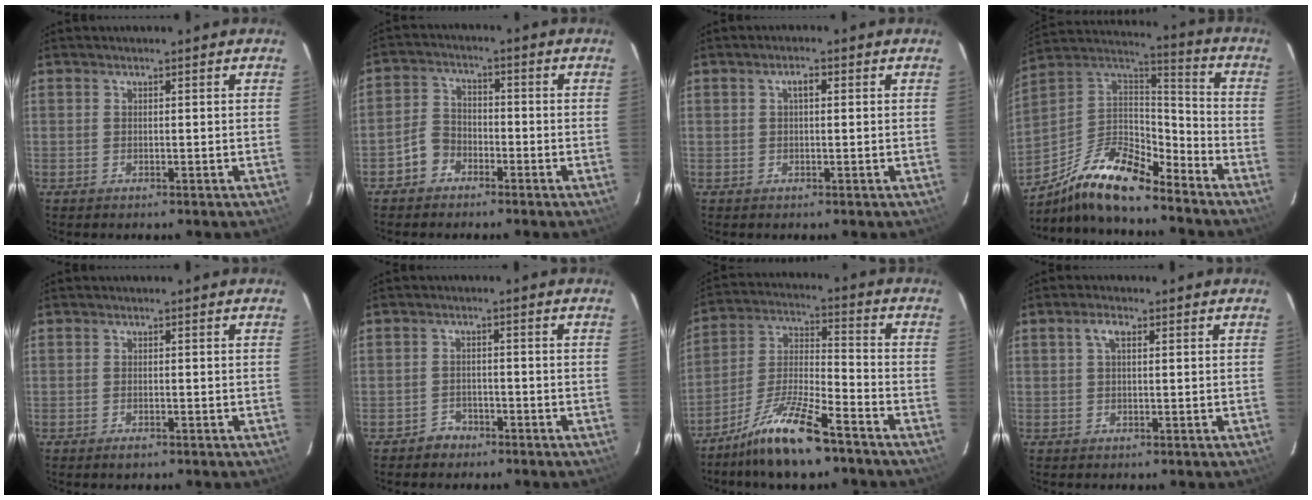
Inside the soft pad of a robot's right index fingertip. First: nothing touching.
{"total": 4.9, "force": [-3.2, 3.5, 1.1], "torque": [-0.028, 0.019, -0.058]}
{"total": 1.7, "force": [0.4, 0.7, 1.5], "torque": [-0.027, 0.009, 0.006]}
{"total": 17.3, "force": [-12.9, 5.2, 10.3], "torque": [-0.210, 0.005, -0.245]}
{"total": 1.4, "force": [-1.0, 0.6, 0.8], "torque": [-0.014, -0.003, -0.016]}
{"total": 3.2, "force": [-2.3, 2.3, -0.2], "torque": [0.000, 0.014, -0.036]}
{"total": 13.9, "force": [-10.1, 2.8, 9.1], "torque": [-0.190, 0.001, -0.191]}
{"total": 2.2, "force": [0.7, 1.0, 1.9], "torque": [-0.038, 0.009, 0.013]}